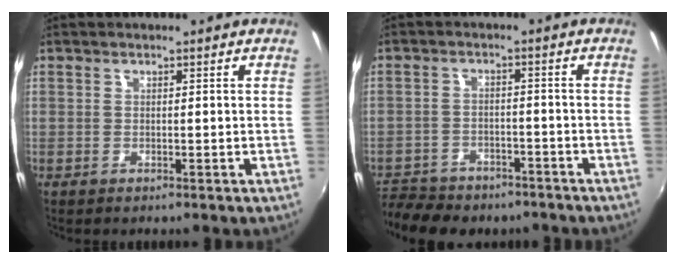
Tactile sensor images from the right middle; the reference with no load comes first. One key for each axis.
{"total": 12.8, "fx": -10.2, "fy": 6.1, "fz": 4.8, "tx": -0.128, "ty": -0.012, "tz": -0.157}